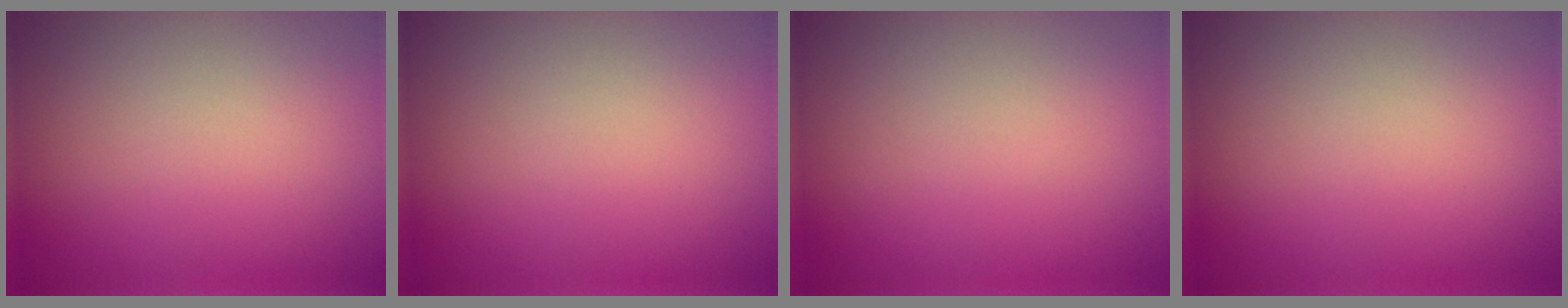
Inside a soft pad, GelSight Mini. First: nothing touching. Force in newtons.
{"total": 0.0}
{"total": 0.0}
{"total": 0.0}